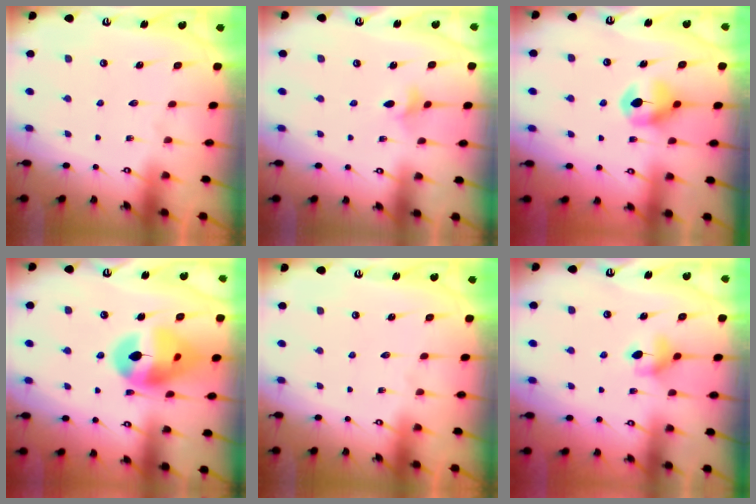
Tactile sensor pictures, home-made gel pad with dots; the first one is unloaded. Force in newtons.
{"total": 3.1, "press": 3.0, "slide": 0.6}
{"total": 7.4, "press": 7.4, "slide": 0.6}
{"total": 15.9, "press": 15.8, "slide": 2.1}
{"total": 0.0}
{"total": 5.5, "press": 5.4, "slide": 0.7}